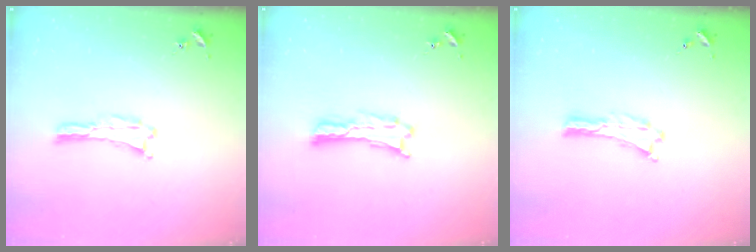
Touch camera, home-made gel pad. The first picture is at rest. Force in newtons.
{"total": 0.7, "press": 0.7, "slide": 0.2}
{"total": 0.0}